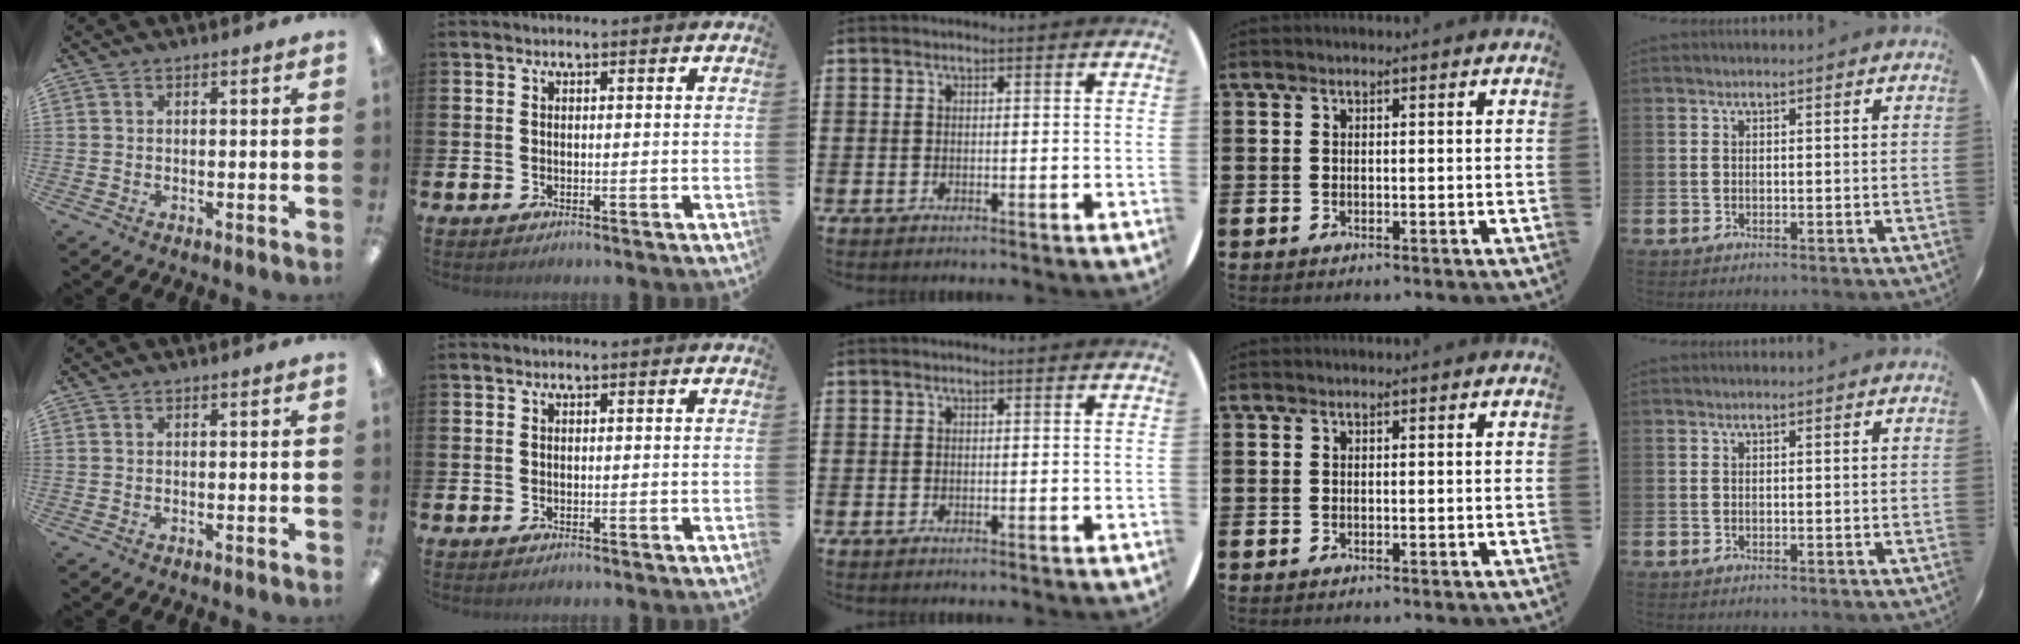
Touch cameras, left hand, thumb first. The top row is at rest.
{}